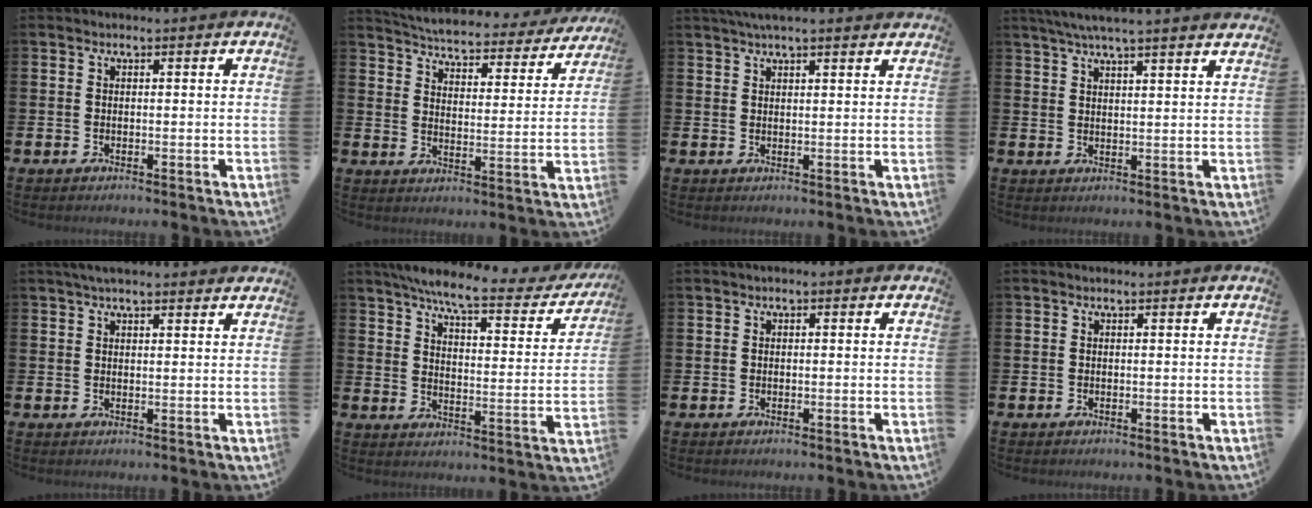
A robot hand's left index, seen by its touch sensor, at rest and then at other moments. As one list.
[{"total": 4.7, "force": [4.6, 0.6, 1.0], "torque": [-0.043, -0.038, 0.073]}, {"total": 3.3, "force": [3.0, 0.3, 1.3], "torque": [-0.025, -0.005, 0.053]}, {"total": 5.1, "force": [4.7, -0.5, 1.8], "torque": [-0.053, -0.011, 0.086]}, {"total": 2.7, "force": [2.3, 0.6, 1.2], "torque": [-0.021, -0.002, 0.041]}, {"total": 7.6, "force": [6.5, 1.1, 3.9], "torque": [-0.083, -0.042, 0.103]}, {"total": 0.6, "force": [-0.3, 0.4, 0.4], "torque": [-0.006, 0.004, -0.009]}, {"total": 0.0}]